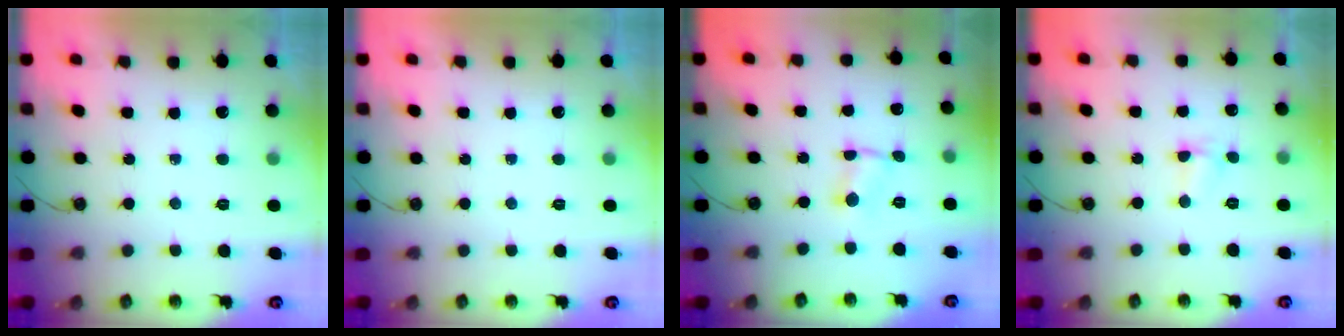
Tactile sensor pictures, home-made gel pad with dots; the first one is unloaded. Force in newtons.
{"total": 0.0}
{"total": 1.2, "press": 1.2, "slide": 0.2}
{"total": 3.0, "press": 2.9, "slide": 0.5}